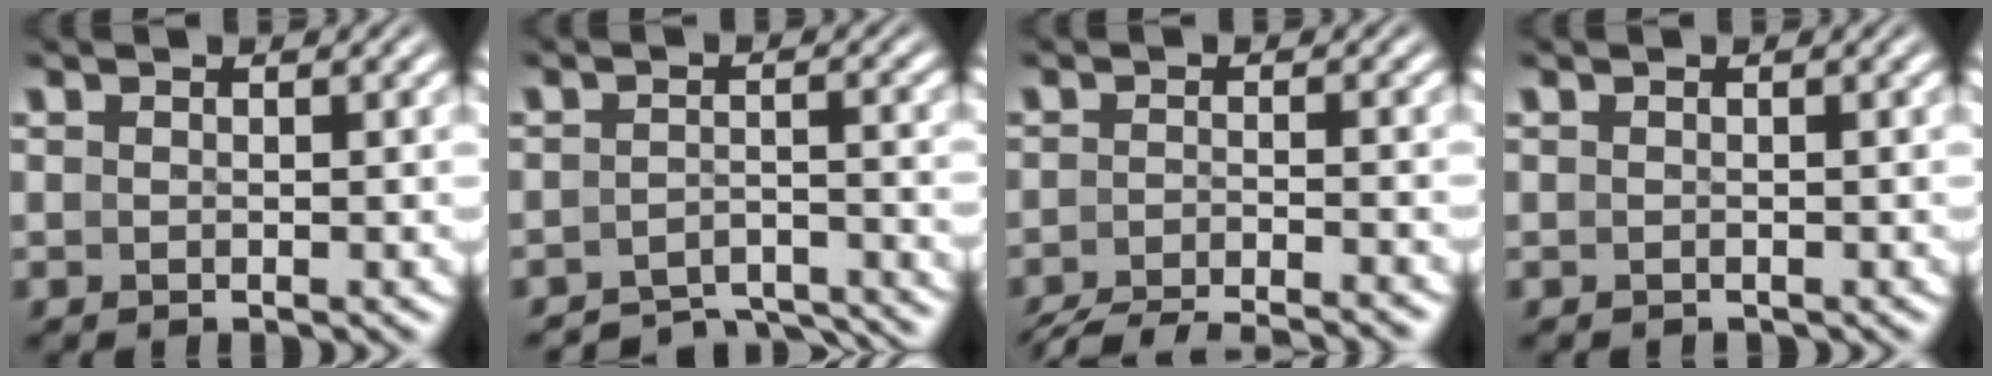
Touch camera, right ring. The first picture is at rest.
{"total": 7.4, "force": [-7.0, 1.9, 1.8], "torque": [-0.019, -0.024, -0.107]}
{"total": 9.4, "force": [-8.9, 2.1, 2.2], "torque": [-0.023, -0.021, -0.134]}
{"total": 0.6, "force": [-0.6, 0.0, -0.1], "torque": [-0.006, -0.008, -0.006]}